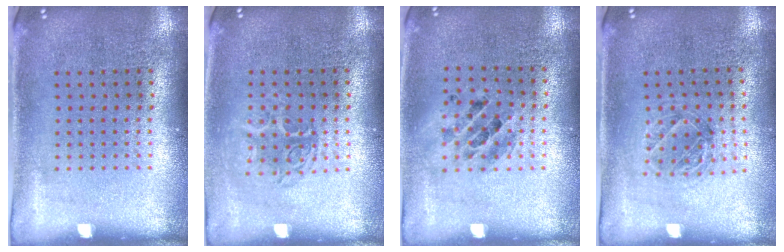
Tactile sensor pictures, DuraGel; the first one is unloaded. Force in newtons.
{"total": 1.2, "press": 1.1, "slide": 0.6}
{"total": 1.2, "press": 1.1, "slide": 0.4}
{"total": 1.1, "press": 1.1, "slide": 0.2}